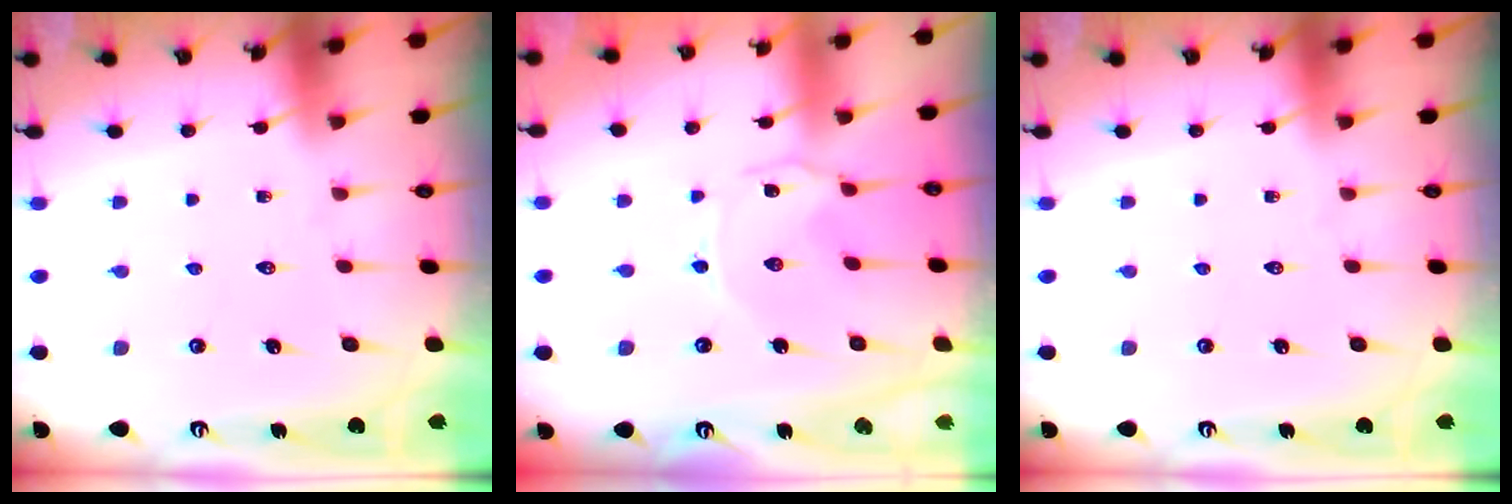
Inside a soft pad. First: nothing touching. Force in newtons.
{"total": 1.4, "press": 1.4, "slide": 0.2}
{"total": 0.0}